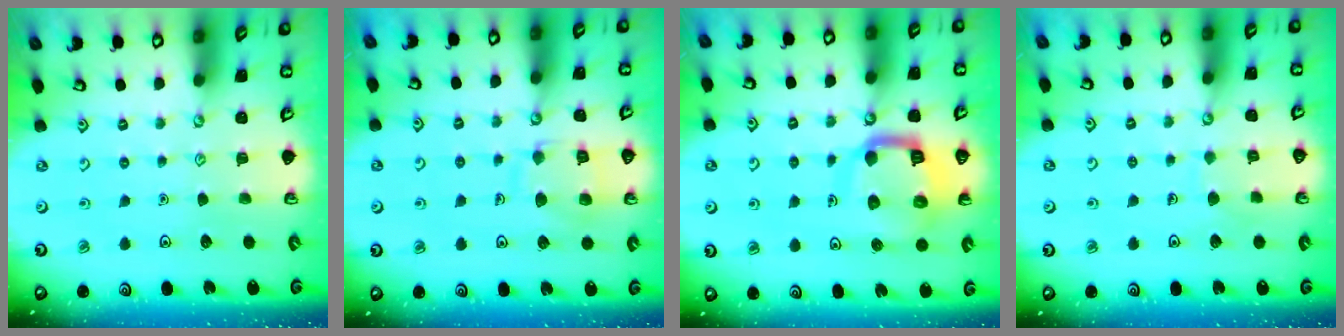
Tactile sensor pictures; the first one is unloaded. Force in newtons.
{"total": 10.3, "press": 10.3, "slide": 0.9}
{"total": 13.2, "press": 13.1, "slide": 1.7}
{"total": 4.3, "press": 4.3, "slide": 0.3}